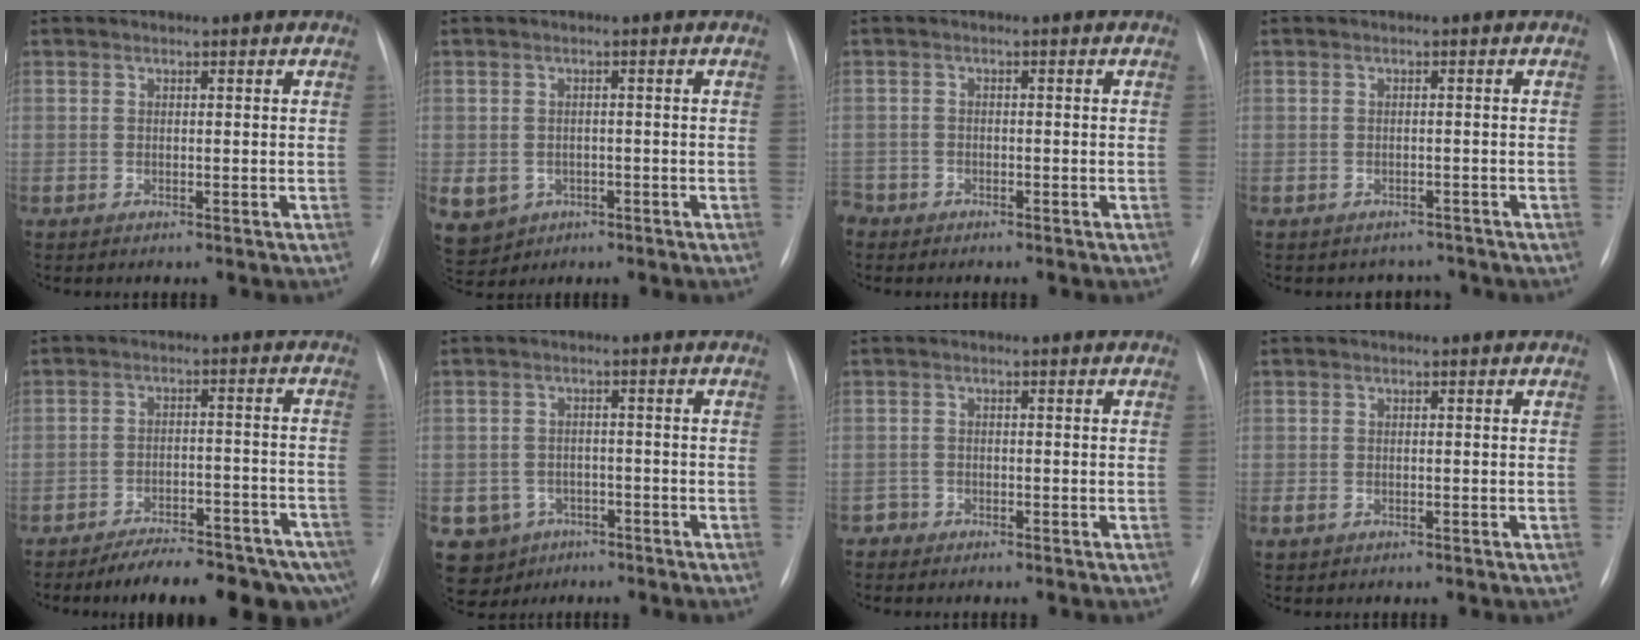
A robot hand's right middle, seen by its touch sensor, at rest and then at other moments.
{"total": 11.7, "force": [-4.3, 10.1, 4.2], "torque": [-0.130, 0.005, -0.049]}
{"total": 3.5, "force": [-2.6, 2.3, 0.3], "torque": [-0.006, 0.003, -0.051]}
{"total": 2.6, "force": [-2.2, 1.3, -0.5], "torque": [0.004, 0.011, -0.029]}
{"total": 17.2, "force": [-13.8, 4.7, 9.1], "torque": [-0.072, 0.019, -0.182]}
{"total": 6.6, "force": [-3.3, 5.6, 1.0], "torque": [-0.021, 0.008, -0.041]}
{"total": 1.2, "force": [-0.9, 0.8, -0.3], "torque": [0.005, 0.005, -0.022]}
{"total": 1.0, "force": [-0.3, 0.7, 0.6], "torque": [-0.012, 0.001, -0.002]}